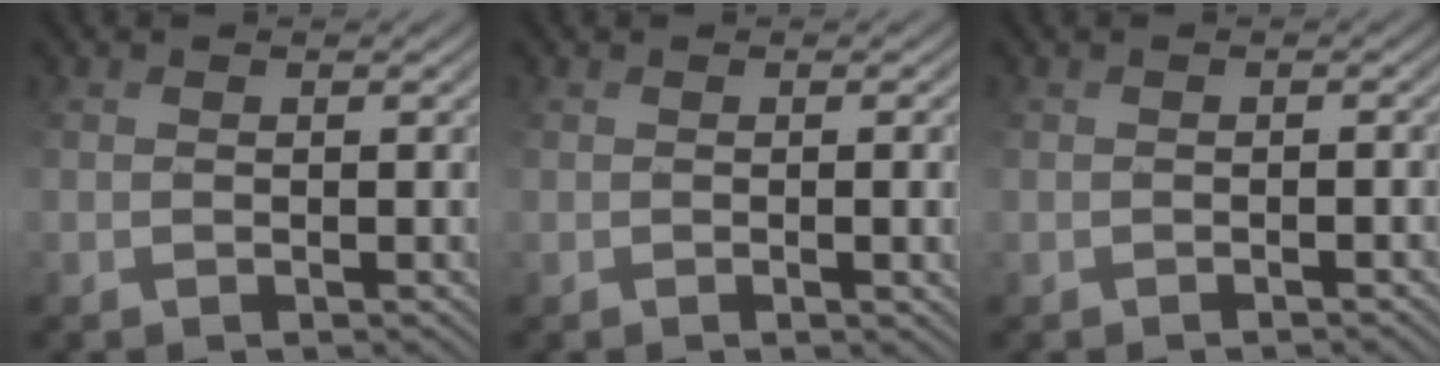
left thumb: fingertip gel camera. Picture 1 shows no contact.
{"total": 5.3, "force": [-0.5, 2.1, 4.8], "torque": [-0.054, -0.005, 0.011]}
{"total": 2.3, "force": [-1.2, 0.5, 1.8], "torque": [-0.009, 0.008, -0.001]}